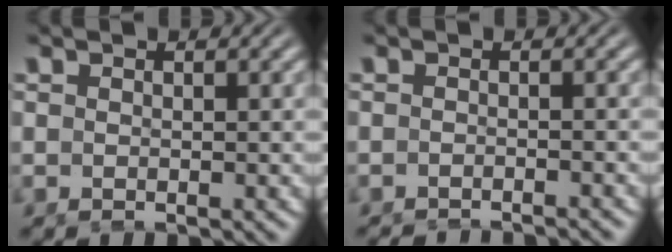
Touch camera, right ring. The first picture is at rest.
{"total": 2.8, "force": [-2.8, -0.3, 0.1], "torque": [0.000, -0.014, -0.039]}